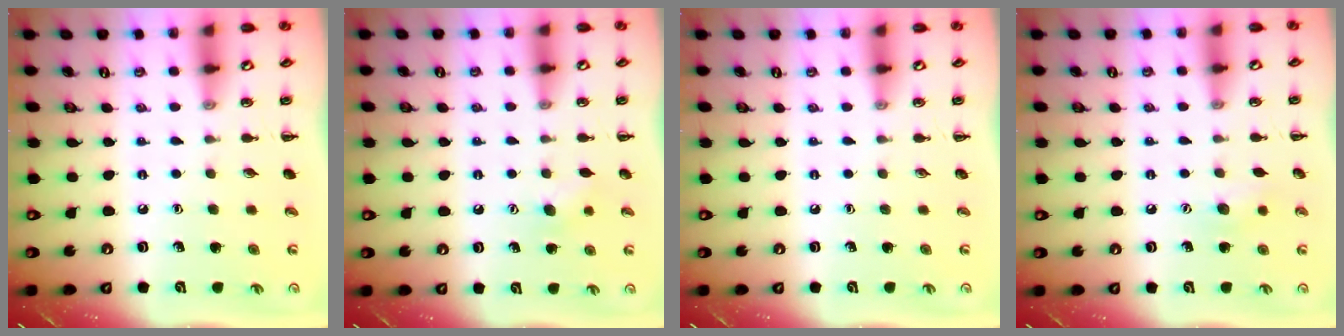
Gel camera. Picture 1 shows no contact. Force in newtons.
{"total": 6.1, "press": 5.9, "slide": 1.3}
{"total": 0.0}
{"total": 6.6, "press": 6.4, "slide": 1.6}